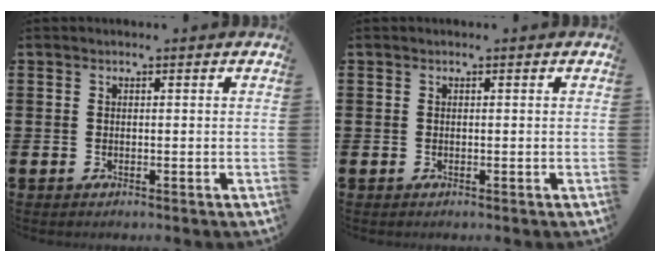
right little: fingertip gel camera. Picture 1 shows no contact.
{"total": 0.0}